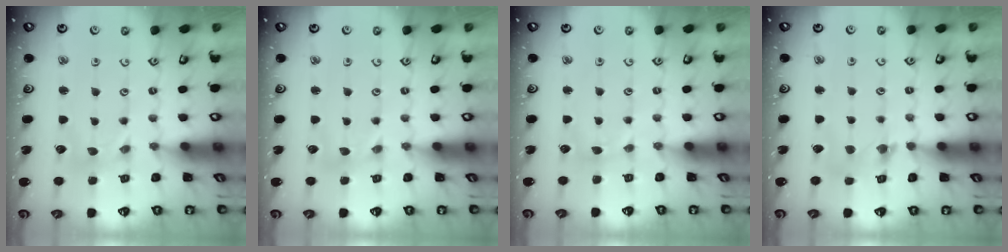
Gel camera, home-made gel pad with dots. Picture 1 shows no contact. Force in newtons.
{"total": 0.8, "press": 0.8, "slide": 0.0}
{"total": 2.3, "press": 2.3, "slide": 0.3}
{"total": 2.9, "press": 2.9, "slide": 0.4}